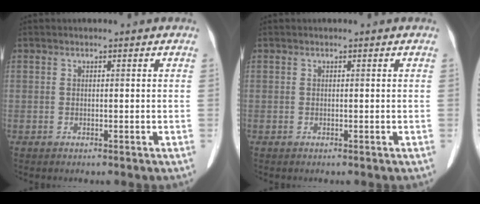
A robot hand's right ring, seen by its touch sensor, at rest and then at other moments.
{"total": 0.0}